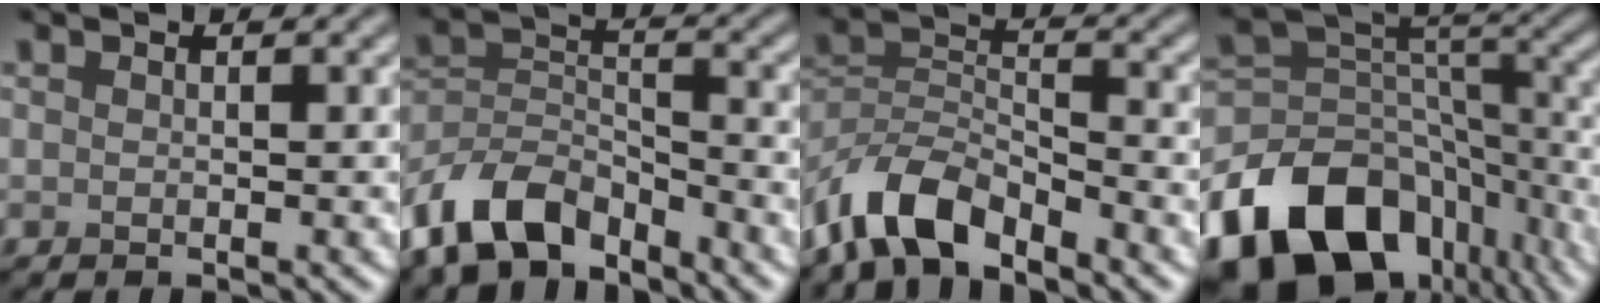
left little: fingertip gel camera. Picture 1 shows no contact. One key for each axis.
{"total": 8.0, "fx": -6.1, "fy": 3.8, "fz": 3.6, "tx": -0.063, "ty": -0.004, "tz": -0.129}
{"total": 6.3, "fx": -5.0, "fy": 2.3, "fz": 3.1, "tx": -0.054, "ty": 0.002, "tz": -0.107}
{"total": 15.6, "fx": -9.9, "fy": 9.8, "fz": 7.1, "tx": -0.160, "ty": -0.007, "tz": -0.155}